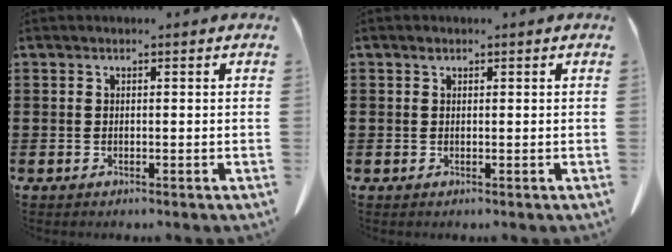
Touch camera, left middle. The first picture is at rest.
{"total": 0.8, "force": [0.5, 0.6, 0.2], "torque": [-0.007, 0.001, 0.011]}